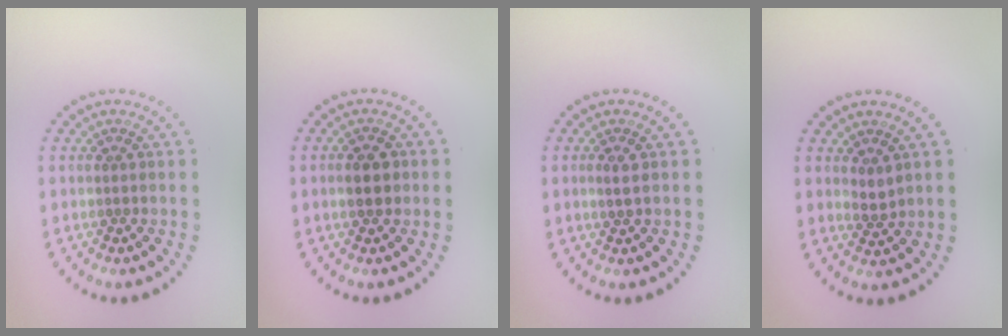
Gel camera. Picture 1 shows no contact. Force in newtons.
{"total": 2.5, "press": 2.5, "slide": 0.2}
{"total": 0.9, "press": 0.8, "slide": 0.4}
{"total": 1.2, "press": 1.0, "slide": 0.6}